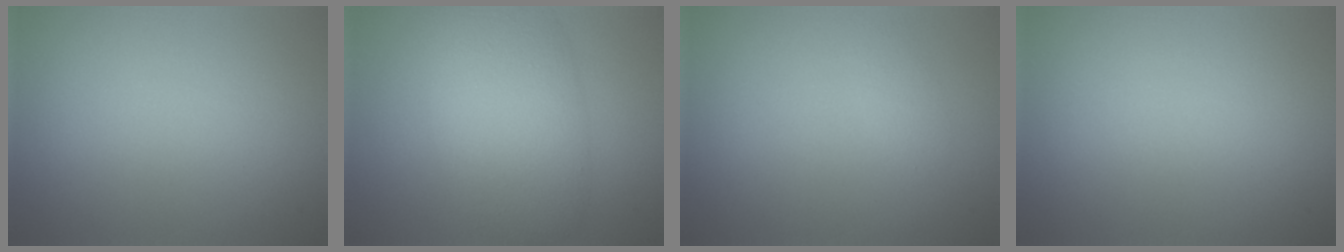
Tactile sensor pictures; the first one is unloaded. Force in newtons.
{"total": 7.6, "press": 7.6, "slide": 0.4}
{"total": 0.8, "press": 0.8, "slide": 0.0}
{"total": 0.0}